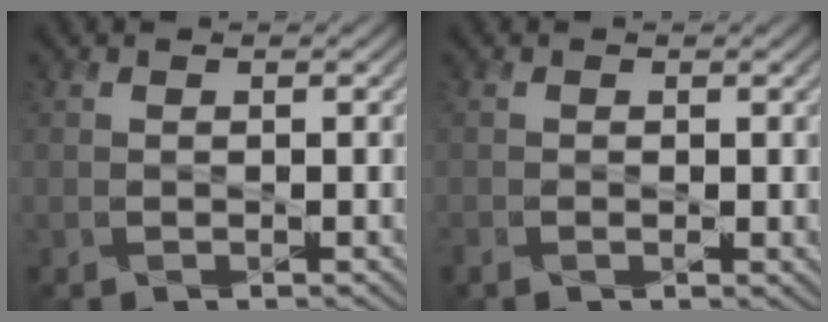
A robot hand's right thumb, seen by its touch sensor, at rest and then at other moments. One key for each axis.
{"total": 1.0, "fx": -0.4, "fy": 0.6, "fz": 0.7, "tx": -0.017, "ty": -0.007, "tz": -0.006}